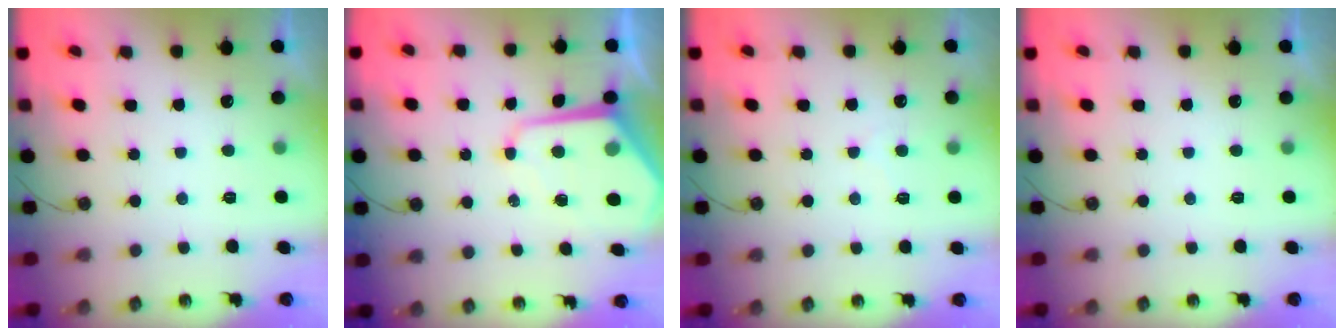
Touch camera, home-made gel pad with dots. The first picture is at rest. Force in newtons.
{"total": 9.8, "press": 9.8, "slide": 0.8}
{"total": 3.3, "press": 3.3, "slide": 0.5}
{"total": 0.0}